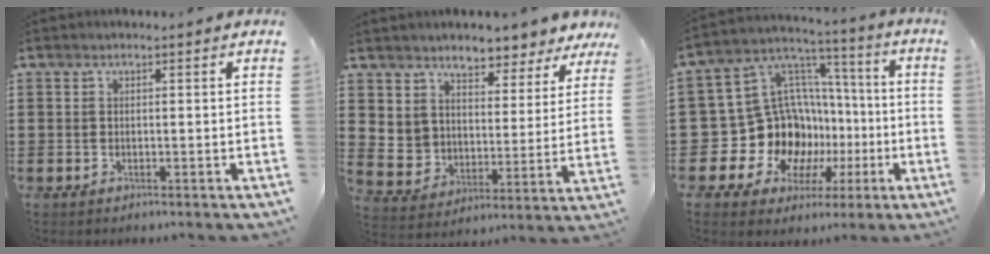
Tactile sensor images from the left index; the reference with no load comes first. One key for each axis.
{"total": 5.4, "fx": 4.8, "fy": 2.3, "fz": -0.5, "tx": -0.027, "ty": -0.043, "tz": 0.084}
{"total": 15.0, "fx": -2.7, "fy": 13.7, "fz": 5.6, "tx": -0.150, "ty": -0.026, "tz": -0.016}